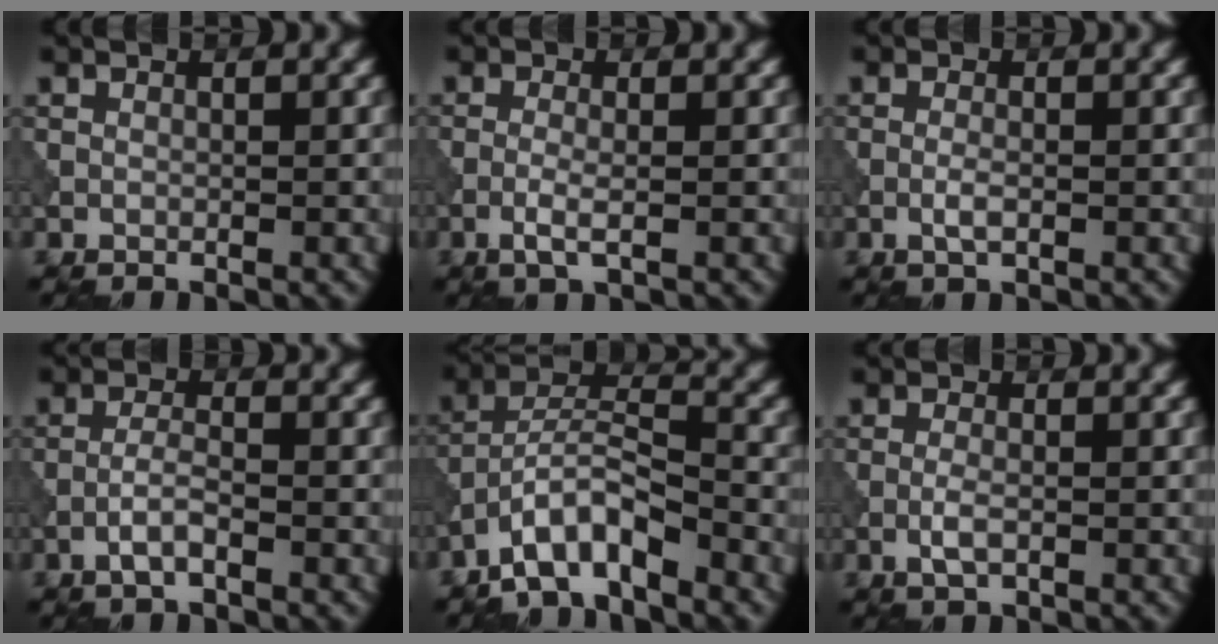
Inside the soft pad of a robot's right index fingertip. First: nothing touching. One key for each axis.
{"total": 1.9, "fx": -0.7, "fy": 0.4, "fz": 1.8, "tx": -0.038, "ty": -0.001, "tz": -0.019}
{"total": 1.4, "fx": -0.4, "fy": 0.4, "fz": 1.3, "tx": -0.028, "ty": -0.001, "tz": -0.013}
{"total": 2.2, "fx": -1.2, "fy": 0.5, "fz": 1.7, "tx": -0.036, "ty": 0.007, "tz": -0.028}
{"total": 5.6, "fx": -4.0, "fy": 1.7, "fz": 3.5, "tx": -0.060, "ty": 0.012, "tz": -0.081}
{"total": 1.8, "fx": -0.6, "fy": 0.6, "fz": 1.5, "tx": -0.034, "ty": -0.001, "tz": -0.016}